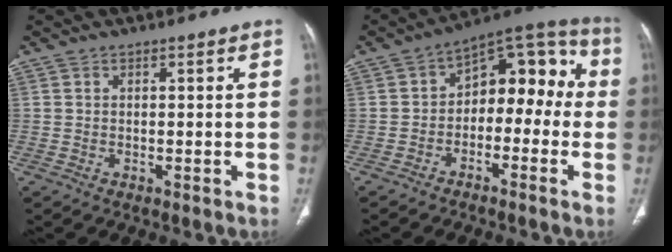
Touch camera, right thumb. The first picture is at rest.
{"total": 13.2, "force": [-1.3, 8.5, 9.9], "torque": [-0.080, 0.060, -0.036]}